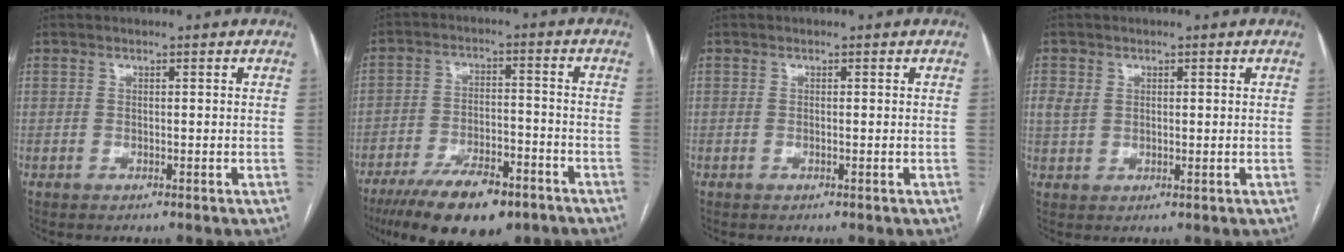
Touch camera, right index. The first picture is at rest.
{"total": 12.6, "force": [-9.0, 4.8, 7.4], "torque": [-0.119, -0.006, -0.145]}
{"total": 0.0}
{"total": 2.9, "force": [0.9, 2.2, 1.8], "torque": [-0.043, 0.008, 0.022]}